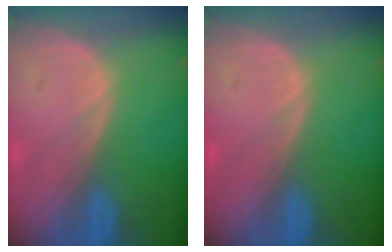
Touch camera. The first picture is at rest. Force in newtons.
{"total": 0.0}